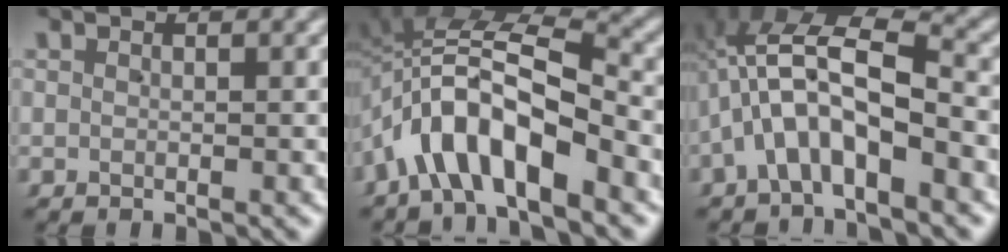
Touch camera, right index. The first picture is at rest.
{"total": 9.5, "force": [-0.1, 5.5, 7.7], "torque": [-0.154, 0.005, -0.010]}
{"total": 9.0, "force": [1.8, 5.6, 6.8], "torque": [-0.142, 0.004, 0.016]}